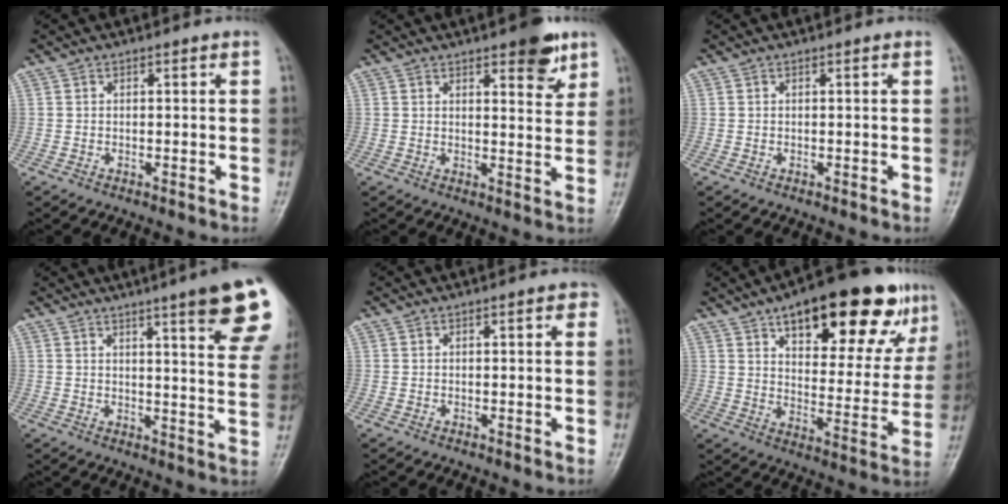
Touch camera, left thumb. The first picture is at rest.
{"total": 7.0, "force": [4.3, 2.6, 4.9], "torque": [-0.042, -0.023, 0.052]}
{"total": 0.0}
{"total": 16.6, "force": [9.7, 2.1, 13.3], "torque": [-0.152, -0.035, 0.109]}
{"total": 1.5, "force": [0.5, 0.7, 1.3], "torque": [-0.011, 0.003, 0.002]}
{"total": 24.4, "force": [14.0, 9.7, 17.4], "torque": [-0.199, -0.028, 0.204]}